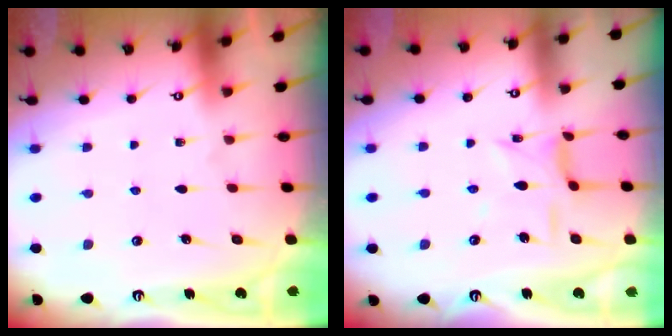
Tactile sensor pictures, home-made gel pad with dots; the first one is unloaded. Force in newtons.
{"total": 6.1, "press": 6.1, "slide": 0.4}